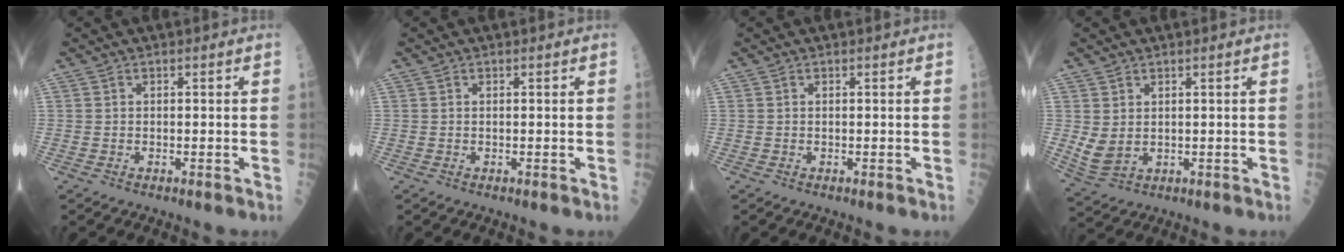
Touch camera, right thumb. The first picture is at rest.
{"total": 0.0}
{"total": 0.0}
{"total": 4.2, "force": [0.8, 2.9, 2.9], "torque": [-0.052, -0.007, 0.031]}